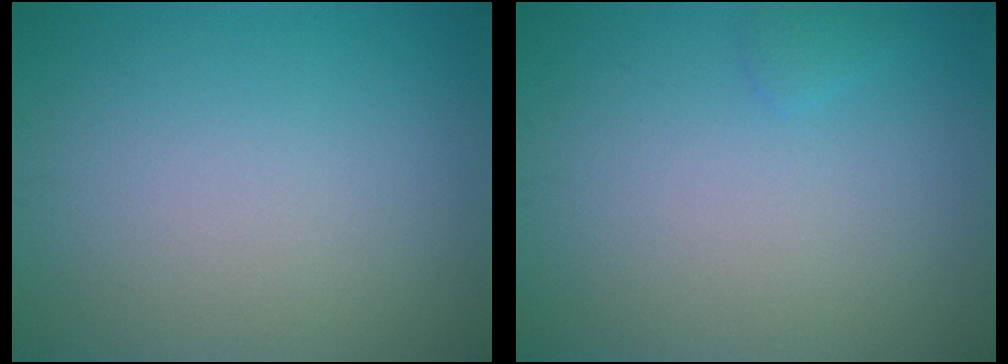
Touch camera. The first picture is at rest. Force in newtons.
{"total": 0.6, "press": 0.6, "slide": 0.0}